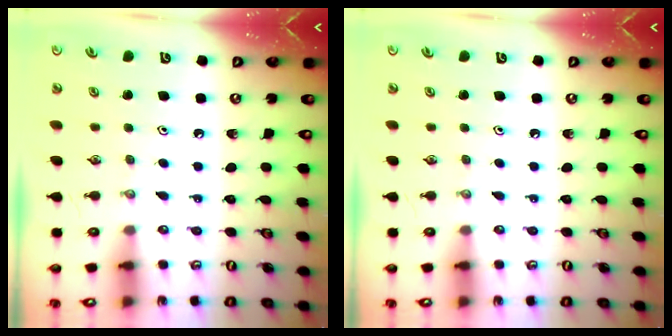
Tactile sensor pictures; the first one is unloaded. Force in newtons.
{"total": 0.0}